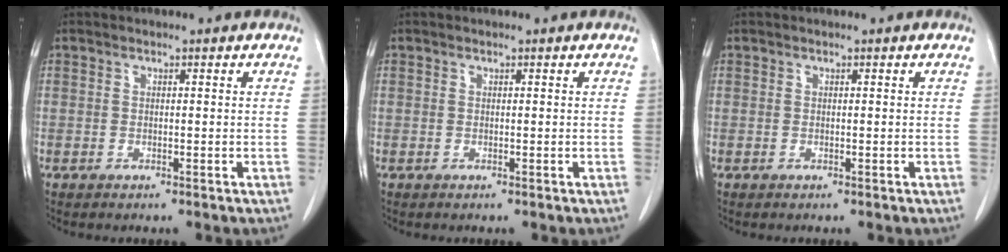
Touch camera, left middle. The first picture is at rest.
{"total": 0.0}
{"total": 0.0}